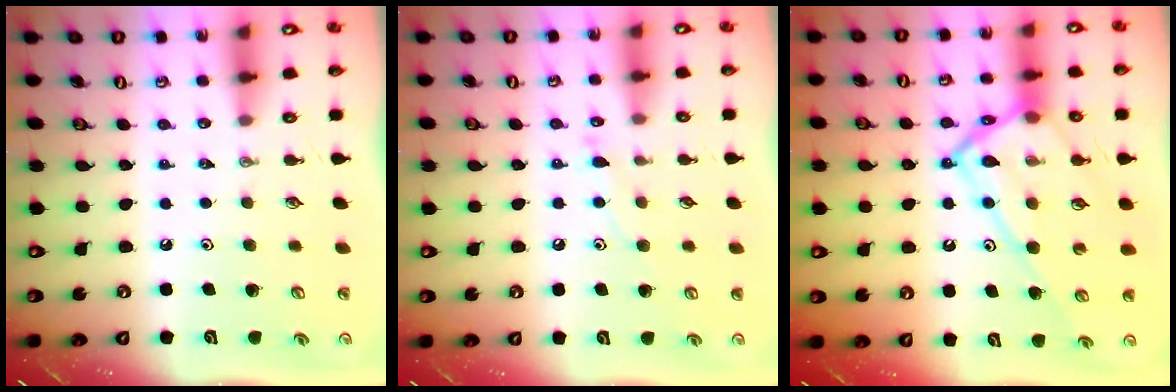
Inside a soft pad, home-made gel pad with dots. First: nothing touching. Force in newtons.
{"total": 6.7, "press": 6.7, "slide": 0.3}
{"total": 19.1, "press": 19.1, "slide": 1.6}